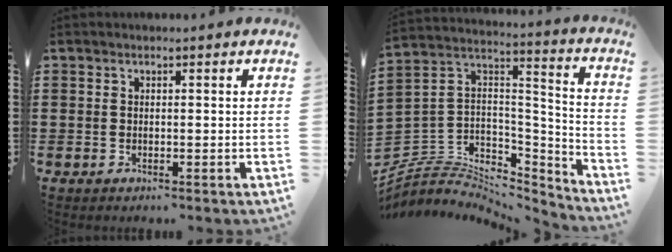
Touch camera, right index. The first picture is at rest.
{"total": 5.1, "force": [-3.6, 3.5, 1.2], "torque": [-0.049, -0.017, -0.075]}